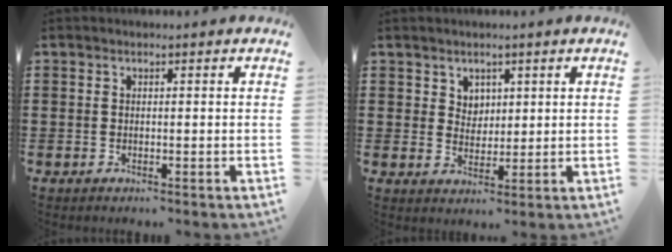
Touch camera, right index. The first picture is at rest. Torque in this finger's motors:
{"motor_torque": [-0.08, 0.09, 0.03, 0.02]}